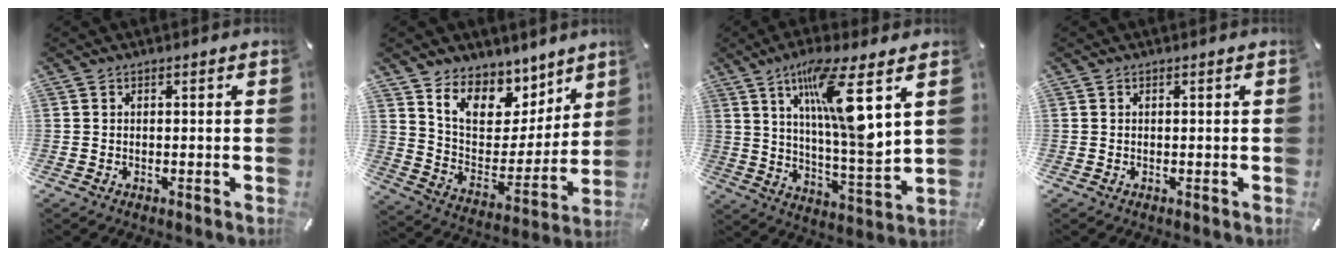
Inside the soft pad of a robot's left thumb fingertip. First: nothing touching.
{"total": 11.7, "force": [8.4, 7.7, 2.5], "torque": [-0.053, -0.082, 0.161]}
{"total": 17.0, "force": [8.1, 2.9, 14.7], "torque": [-0.268, -0.041, 0.117]}
{"total": 0.0}